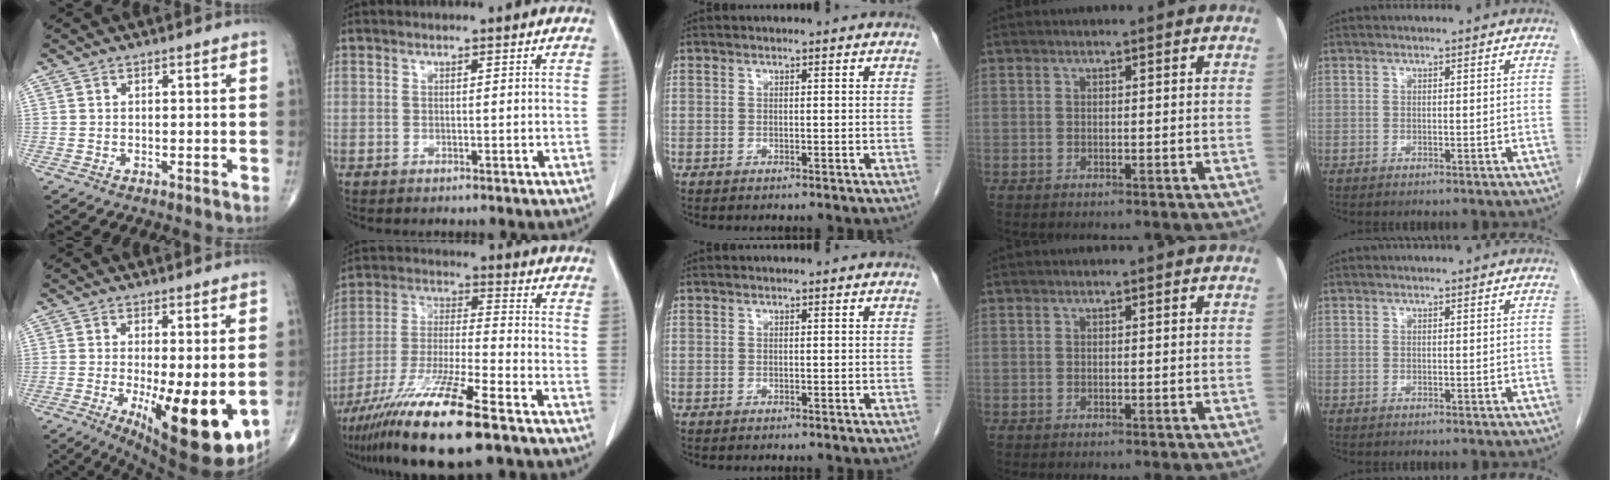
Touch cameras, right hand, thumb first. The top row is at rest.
{"thumb": {"total": 15.2, "force": [-3.2, 4.8, 14.0], "torque": [-0.190, -0.030, -0.031]}, "index": {"total": 17.0, "force": [-10.9, 1.2, 13.0], "torque": [-0.260, -0.046, -0.201]}}